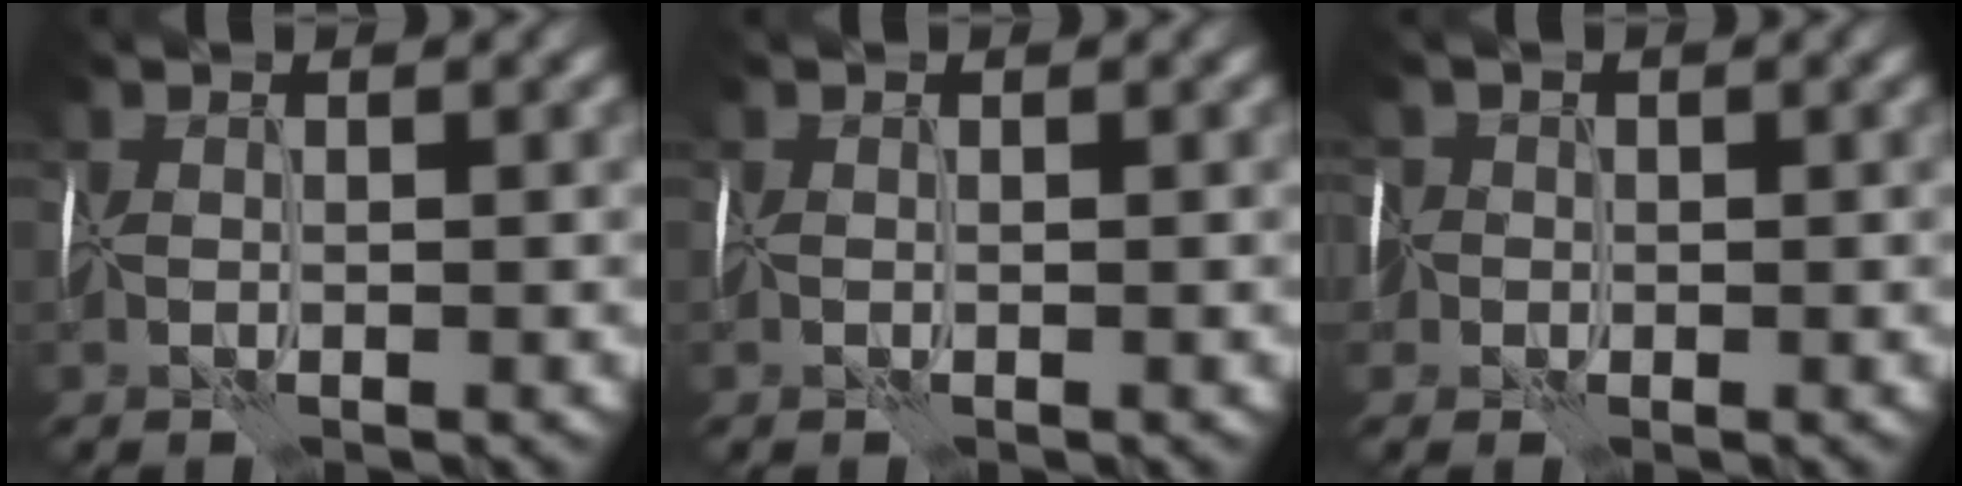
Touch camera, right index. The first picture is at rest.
{"total": 0.0}
{"total": 4.2, "force": [0.0, 3.6, 2.2], "torque": [-0.045, 0.023, -0.028]}